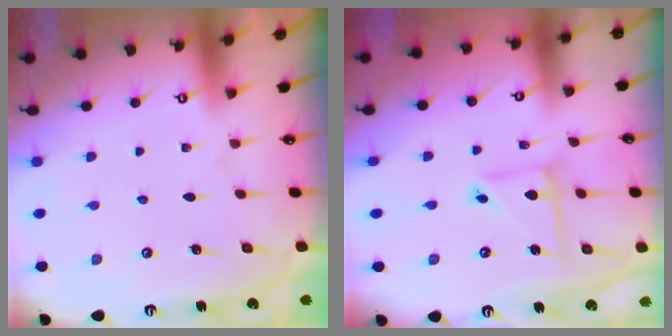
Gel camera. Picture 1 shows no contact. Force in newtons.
{"total": 6.6, "press": 6.6, "slide": 0.5}